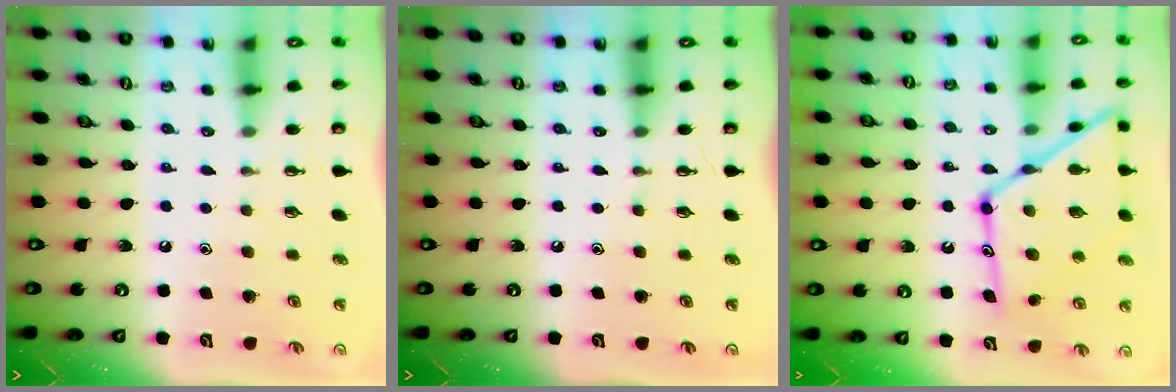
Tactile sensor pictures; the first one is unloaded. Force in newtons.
{"total": 0.0}
{"total": 18.7, "press": 18.6, "slide": 1.5}